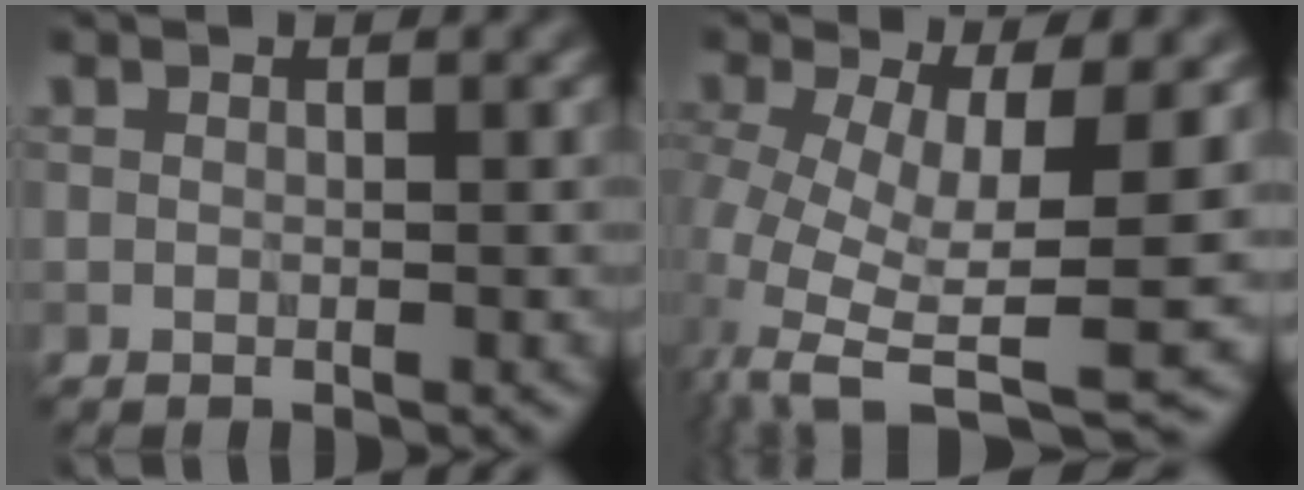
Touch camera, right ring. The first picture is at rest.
{"total": 9.5, "force": [-1.2, 3.5, 8.7], "torque": [-0.172, -0.028, -0.007]}